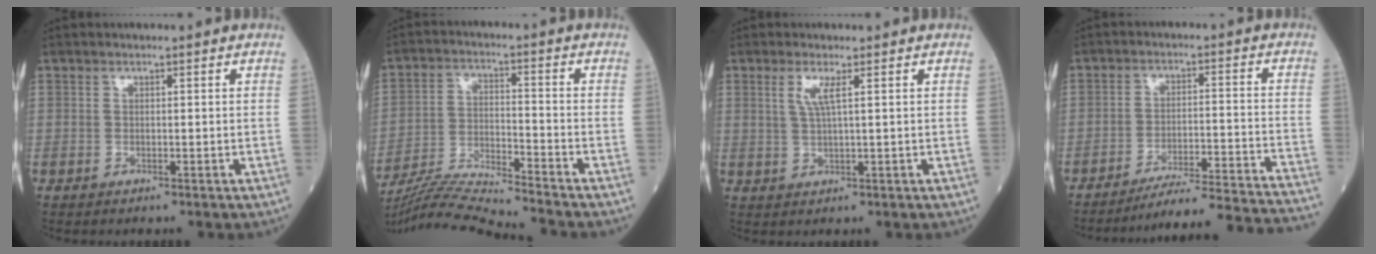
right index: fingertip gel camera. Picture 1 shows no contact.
{"total": 13.0, "force": [-12.3, -2.1, 3.5], "torque": [-0.059, -0.005, -0.218]}
{"total": 2.8, "force": [1.1, -0.1, 2.6], "torque": [-0.061, -0.002, 0.022]}
{"total": 21.1, "force": [-20.0, -2.3, 6.4], "torque": [-0.044, -0.025, -0.272]}